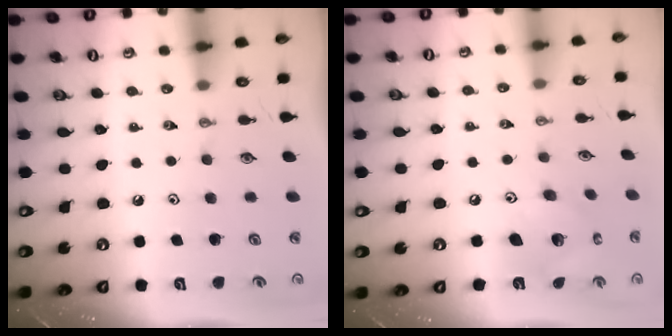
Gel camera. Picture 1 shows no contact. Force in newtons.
{"total": 11.6, "press": 11.6, "slide": 1.0}